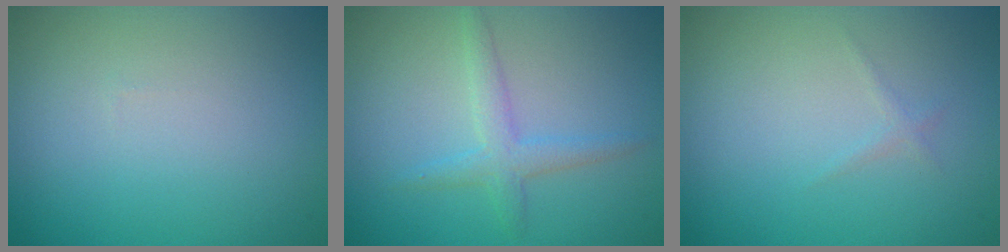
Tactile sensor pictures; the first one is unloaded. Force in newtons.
{"total": 2.2, "press": 2.2, "slide": 0.1}
{"total": 0.6, "press": 0.6, "slide": 0.0}